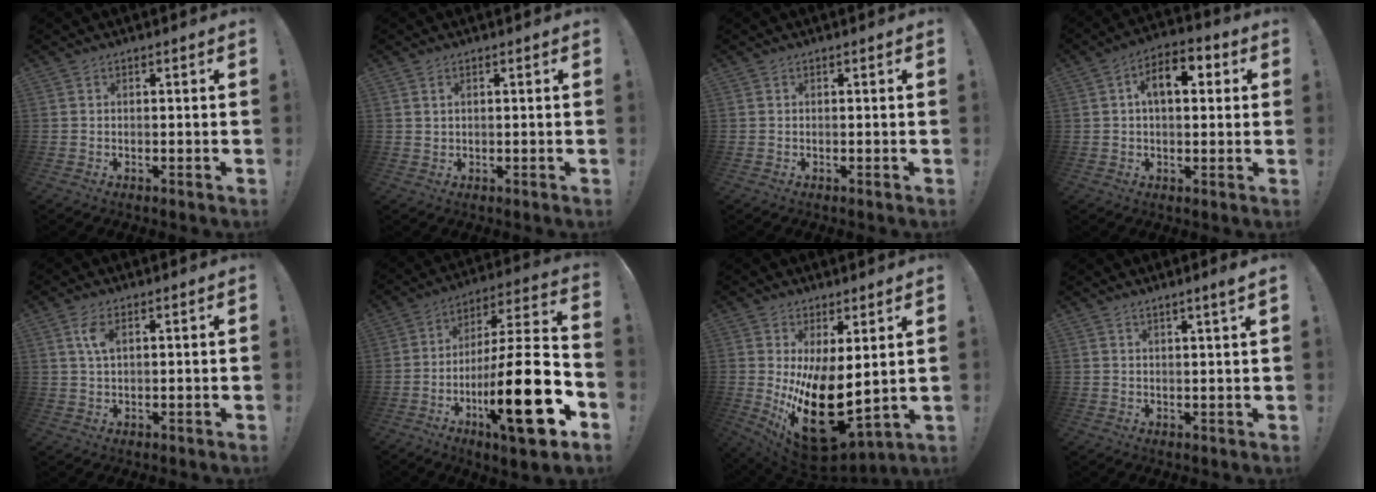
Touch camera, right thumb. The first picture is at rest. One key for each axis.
{"total": 1.3, "fx": 0.7, "fy": 0.7, "fz": 0.8, "tx": -0.017, "ty": 0.002, "tz": 0.012}
{"total": 0.0}
{"total": 10.0, "fx": 2.3, "fy": 5.6, "fz": 7.9, "tx": -0.116, "ty": 0.007, "tz": 0.038}
{"total": 4.4, "fx": 1.7, "fy": 1.8, "fz": 3.6, "tx": -0.068, "ty": 0.001, "tz": 0.028}
{"total": 25.8, "fx": -9.1, "fy": 5.7, "fz": 23.5, "tx": -0.391, "ty": 0.034, "tz": -0.151}
{"total": 20.0, "fx": -0.4, "fy": 10.1, "fz": 17.2, "tx": -0.271, "ty": -0.025, "tz": 0.021}
{"total": 2.9, "fx": 2.0, "fy": -0.5, "fz": 2.0, "tx": -0.029, "ty": -0.012, "tz": 0.032}